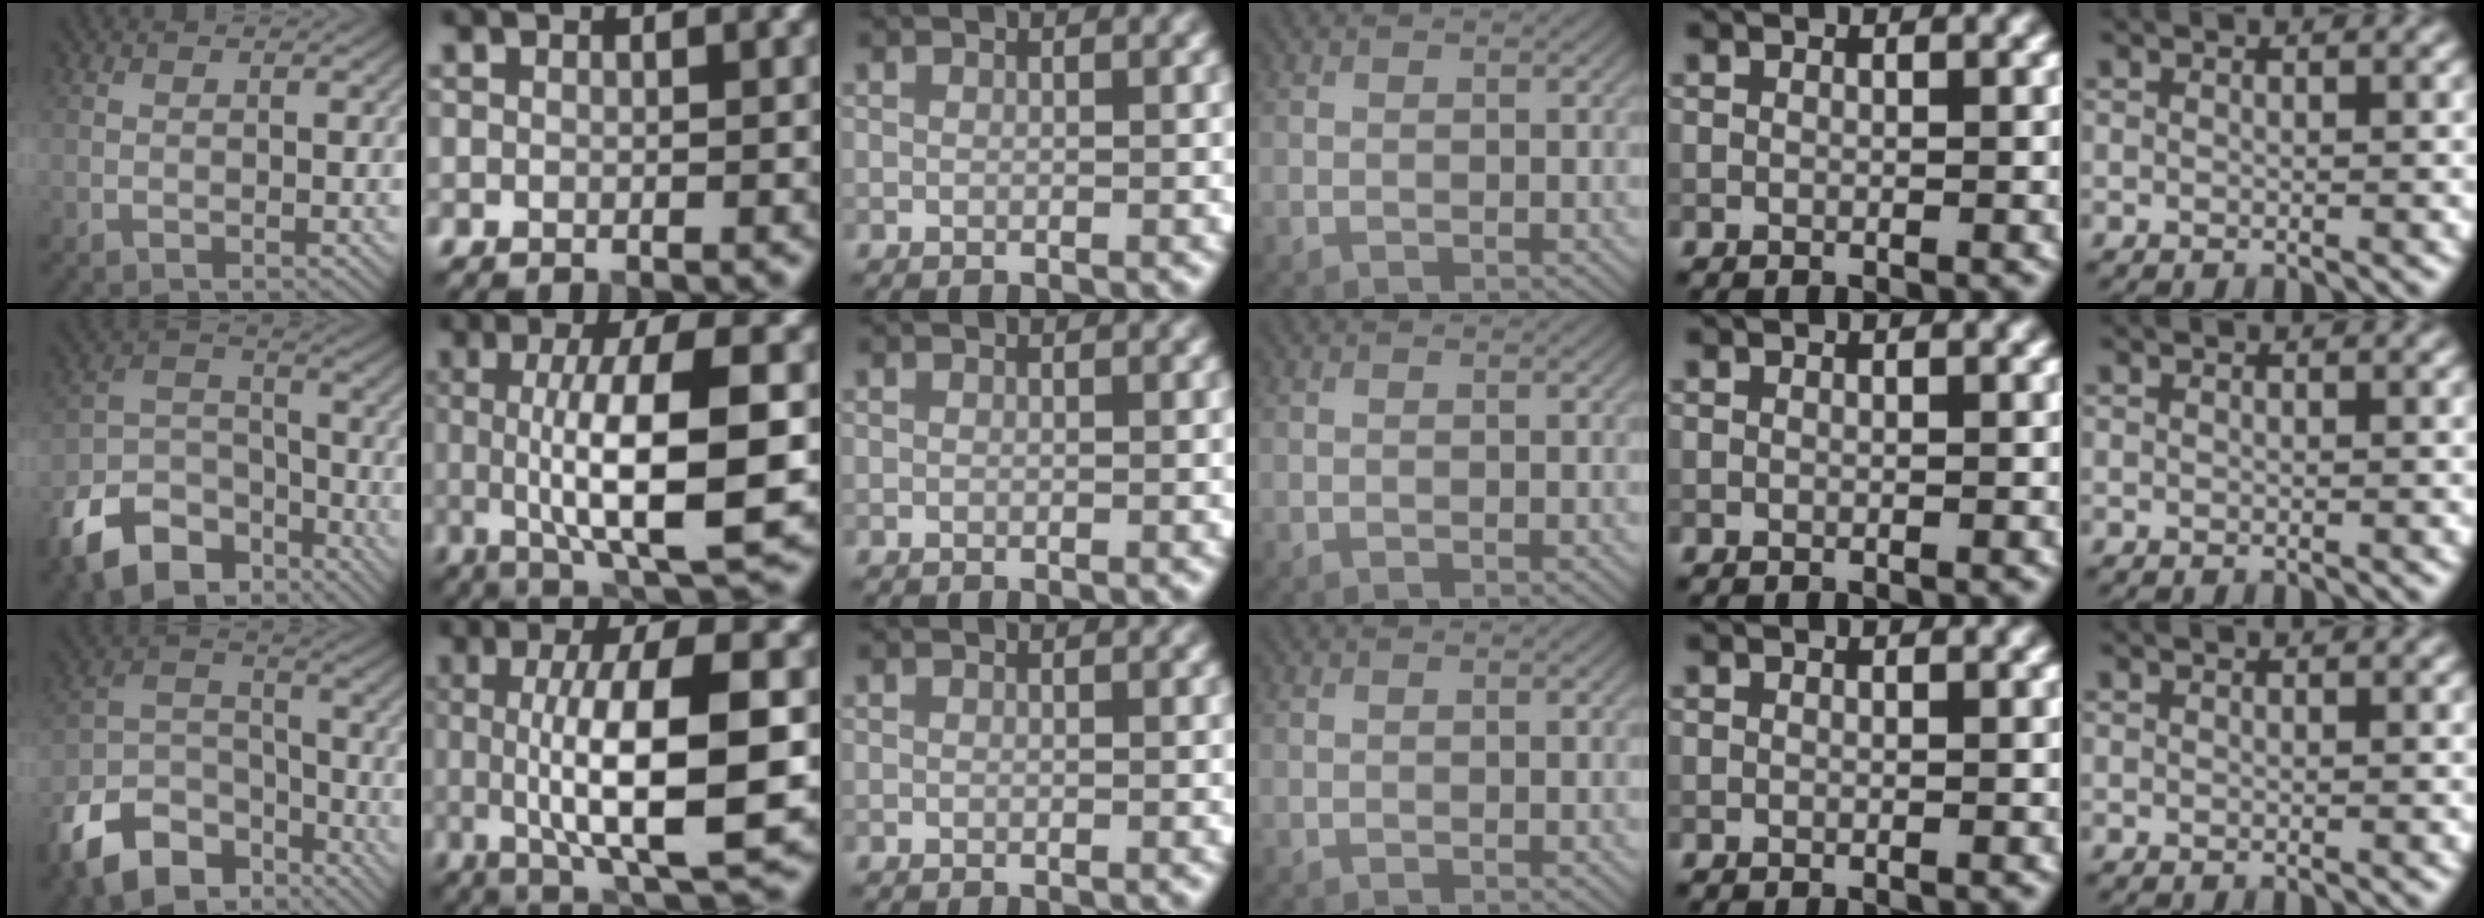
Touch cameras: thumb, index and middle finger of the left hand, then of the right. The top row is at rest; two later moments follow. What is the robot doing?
{"motion": "lift_and_place", "object": "coin"}